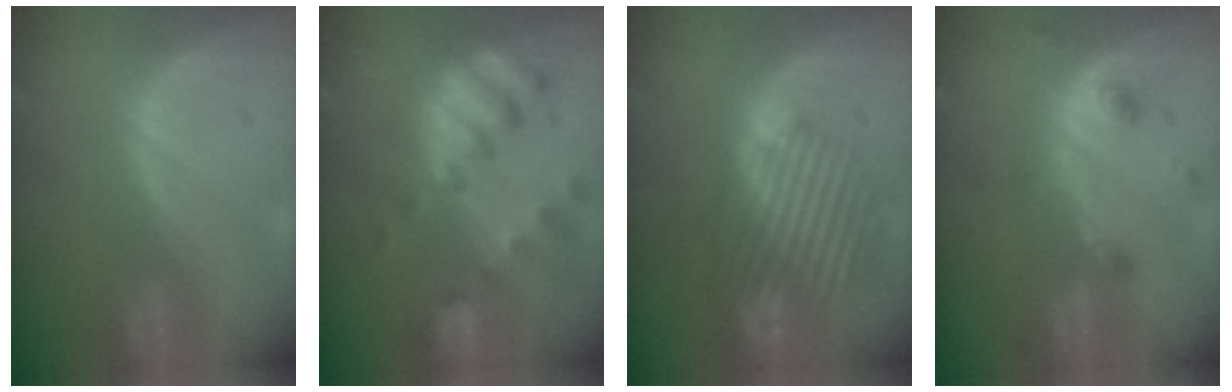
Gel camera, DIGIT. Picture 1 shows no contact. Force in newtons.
{"total": 10.4, "press": 8.9, "slide": 5.3}
{"total": 10.2, "press": 9.5, "slide": 3.9}
{"total": 3.8, "press": 3.7, "slide": 0.5}